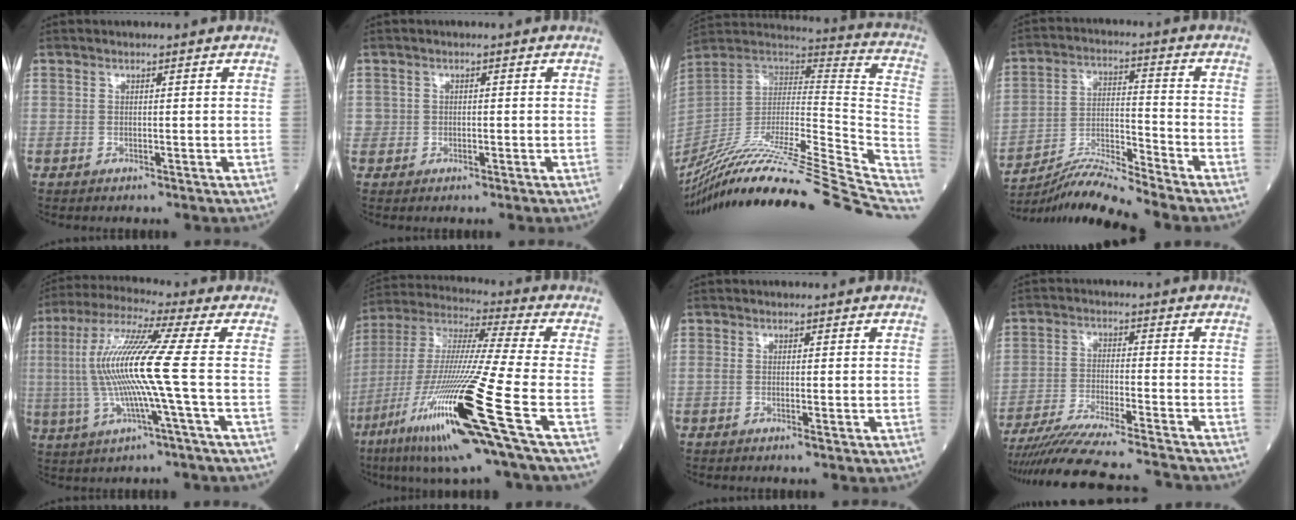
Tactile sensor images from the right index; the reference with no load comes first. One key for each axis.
{"total": 0.9, "fx": -0.1, "fy": 0.9, "fz": 0.1, "tx": 0.002, "ty": 0.005, "tz": -0.002}
{"total": 37.3, "fx": -31.1, "fy": 0.4, "fz": 20.7, "tx": -0.240, "ty": -0.051, "tz": -0.463}
{"total": 9.3, "fx": -8.5, "fy": -1.9, "fz": 3.1, "tx": -0.063, "ty": 0.001, "tz": -0.154}
{"total": 13.3, "fx": -0.4, "fy": -1.2, "fz": 13.2, "tx": -0.277, "ty": 0.006, "tz": -0.014}
{"total": 23.3, "fx": -9.5, "fy": -0.5, "fz": 21.3, "tx": -0.426, "ty": -0.050, "tz": -0.180}
{"total": 1.0, "fx": -0.5, "fy": -0.1, "fz": 0.9, "tx": -0.019, "ty": -0.001, "tz": -0.007}
{"total": 17.5, "fx": -16.1, "fy": -0.2, "fz": 6.9, "tx": -0.130, "ty": -0.030, "tz": -0.250}